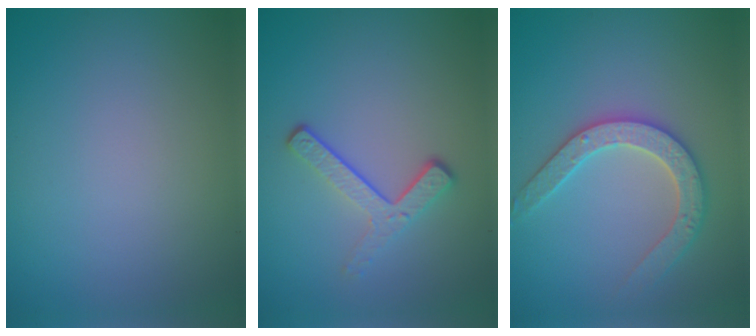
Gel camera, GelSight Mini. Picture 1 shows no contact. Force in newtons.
{"total": 3.3, "press": 2.3, "slide": 2.3}
{"total": 3.5, "press": 3.4, "slide": 0.5}